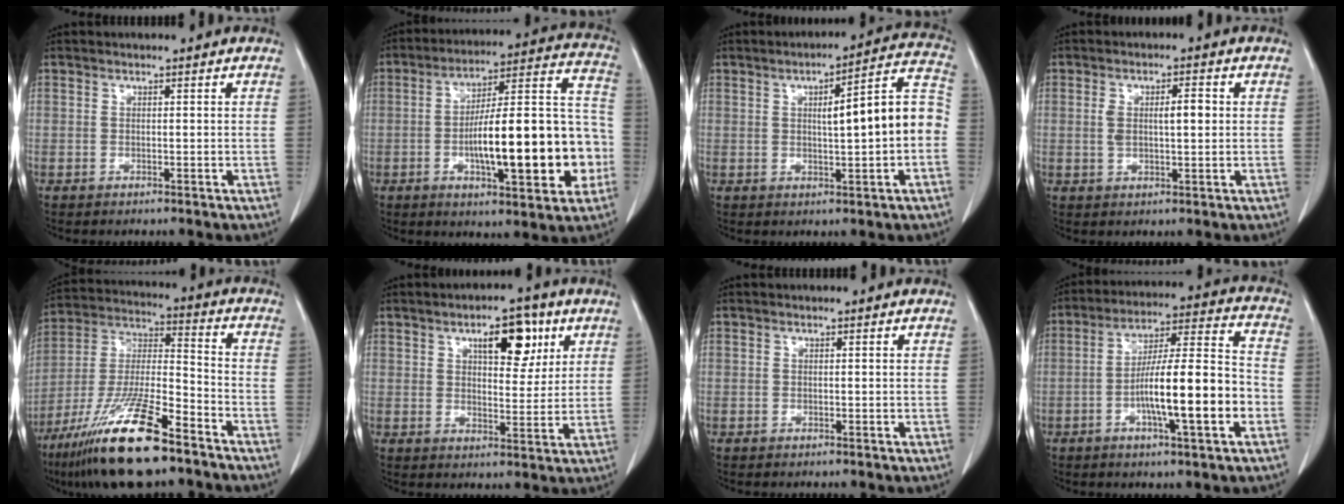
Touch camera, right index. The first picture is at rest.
{"total": 21.6, "force": [-4.7, 4.9, 20.5], "torque": [-0.270, 0.036, -0.059]}
{"total": 11.5, "force": [-0.3, 1.4, 11.4], "torque": [-0.148, 0.033, -0.003]}
{"total": 4.7, "force": [0.7, 1.4, 4.4], "torque": [-0.081, 0.014, 0.018]}
{"total": 18.4, "force": [-12.1, 2.6, 13.6], "torque": [-0.289, -0.035, -0.219]}
{"total": 8.3, "force": [4.1, 3.3, 6.4], "torque": [-0.090, 0.006, 0.060]}
{"total": 0.0}
{"total": 14.8, "force": [-4.2, 1.3, 14.1], "torque": [-0.235, 0.012, -0.066]}